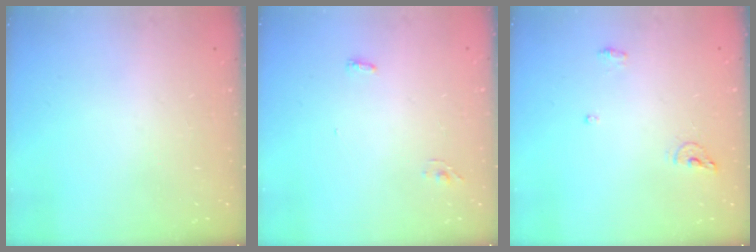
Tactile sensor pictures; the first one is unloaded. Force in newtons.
{"total": 3.6, "press": 3.2, "slide": 1.6}
{"total": 6.1, "press": 5.9, "slide": 1.4}